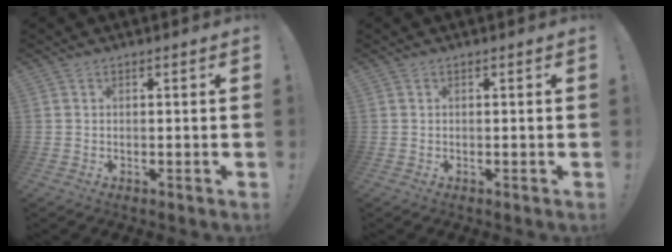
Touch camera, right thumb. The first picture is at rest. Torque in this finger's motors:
{"motor_torque": [-0.09, -0.06, 0.00, 0.00, 0.00]}